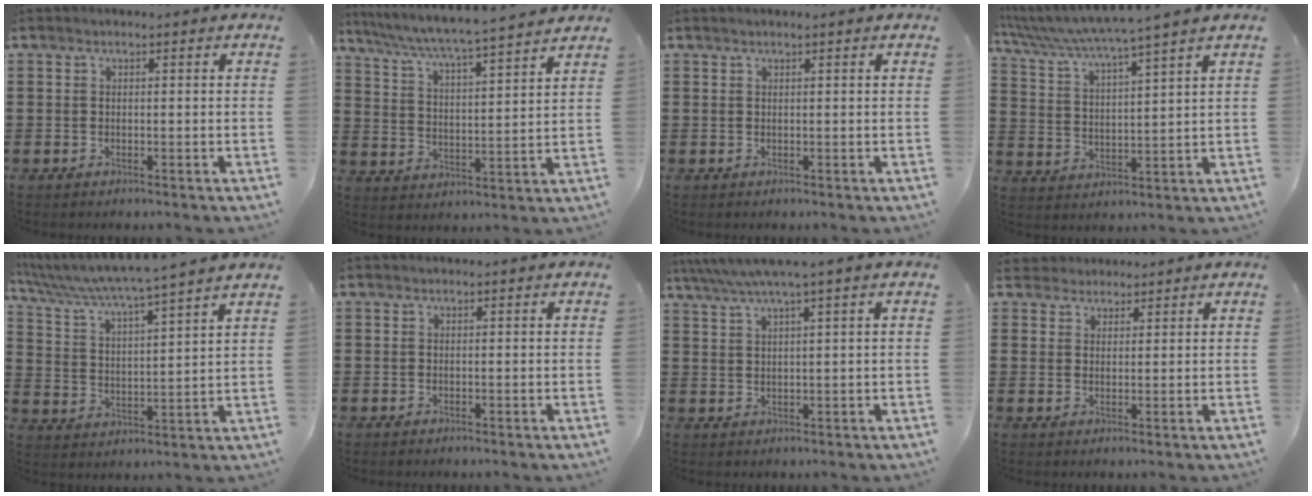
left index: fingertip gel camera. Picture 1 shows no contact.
{"total": 4.8, "force": [4.5, -0.6, 1.8], "torque": [-0.057, -0.036, 0.067]}
{"total": 0.6, "force": [0.4, -0.1, 0.5], "torque": [-0.007, -0.001, 0.008]}
{"total": 4.9, "force": [4.2, -1.3, 2.1], "torque": [-0.061, -0.039, 0.065]}
{"total": 5.3, "force": [4.8, -1.1, 1.9], "torque": [-0.061, -0.041, 0.073]}
{"total": 0.0}
{"total": 3.9, "force": [2.4, -0.4, 3.0], "torque": [-0.064, -0.005, 0.039]}
{"total": 2.5, "force": [2.2, 1.2, -0.4], "torque": [-0.002, 0.006, 0.042]}